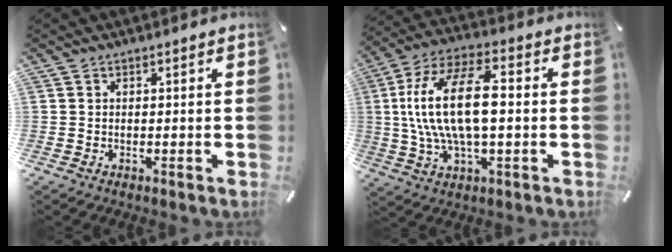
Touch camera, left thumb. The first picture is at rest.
{"total": 18.3, "force": [0.5, 8.3, 16.3], "torque": [-0.338, 0.001, 0.003]}